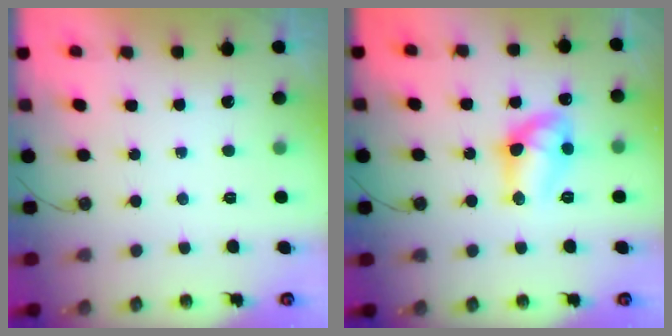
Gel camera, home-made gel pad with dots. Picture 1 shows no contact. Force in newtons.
{"total": 12.7, "press": 12.7, "slide": 0.8}